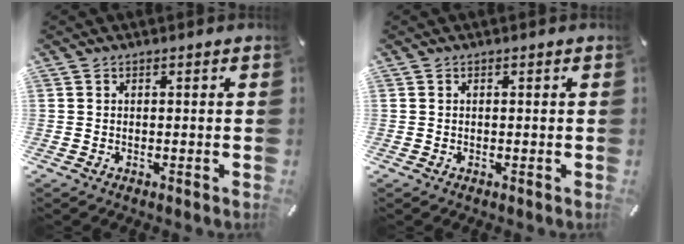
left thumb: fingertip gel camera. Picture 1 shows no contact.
{"total": 0.0}